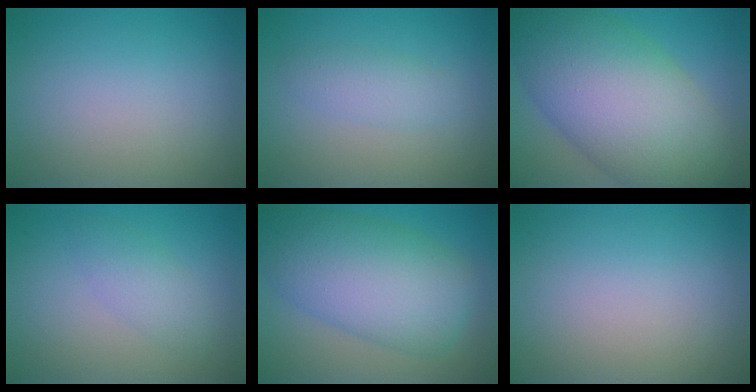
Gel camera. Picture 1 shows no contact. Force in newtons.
{"total": 1.9, "press": 1.9, "slide": 0.1}
{"total": 14.3, "press": 14.3, "slide": 0.7}
{"total": 2.0, "press": 2.0, "slide": 0.1}
{"total": 9.5, "press": 9.5, "slide": 0.1}
{"total": 0.0}